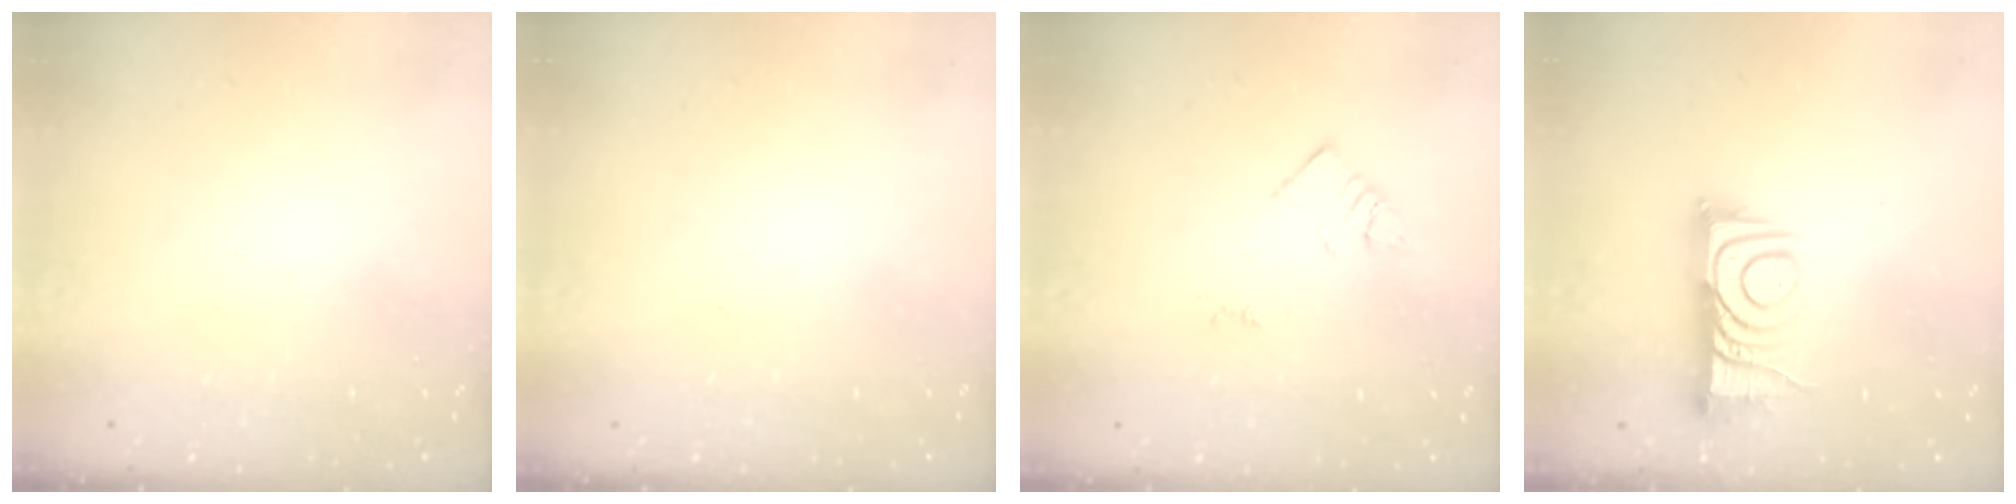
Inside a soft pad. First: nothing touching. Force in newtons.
{"total": 0.0}
{"total": 2.7, "press": 2.6, "slide": 0.4}
{"total": 10.9, "press": 10.9, "slide": 0.2}